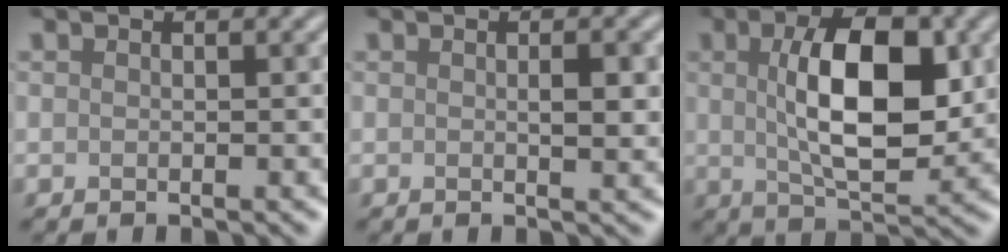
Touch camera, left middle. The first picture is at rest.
{"total": 1.9, "force": [0.2, 0.4, 1.8], "torque": [-0.025, -0.001, 0.003]}
{"total": 8.6, "force": [1.3, 3.8, 7.7], "torque": [-0.128, 0.001, 0.023]}